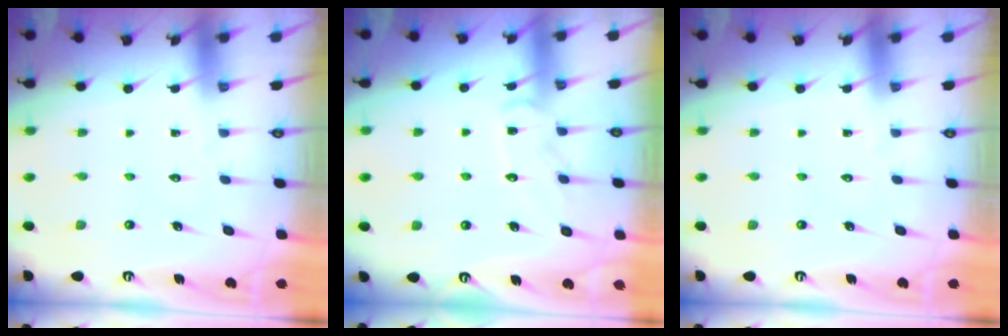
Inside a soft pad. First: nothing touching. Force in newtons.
{"total": 9.7, "press": 9.7, "slide": 0.7}
{"total": 0.0}